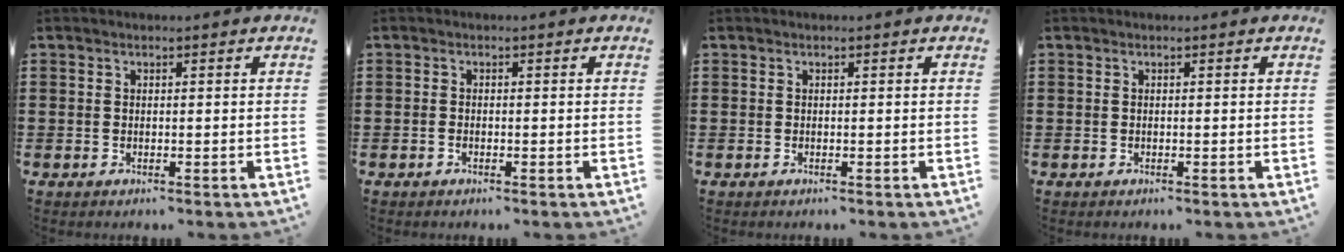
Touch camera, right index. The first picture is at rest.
{"total": 0.6, "force": [-0.4, 0.1, 0.3], "torque": [-0.008, -0.003, -0.008]}
{"total": 0.0}
{"total": 0.0}